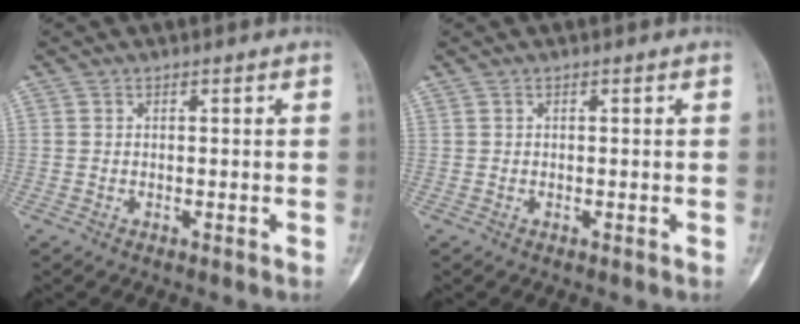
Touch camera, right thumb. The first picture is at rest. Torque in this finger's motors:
{"motor_torque": [0.00, 0.00, 0.00, 0.00, 0.00]}